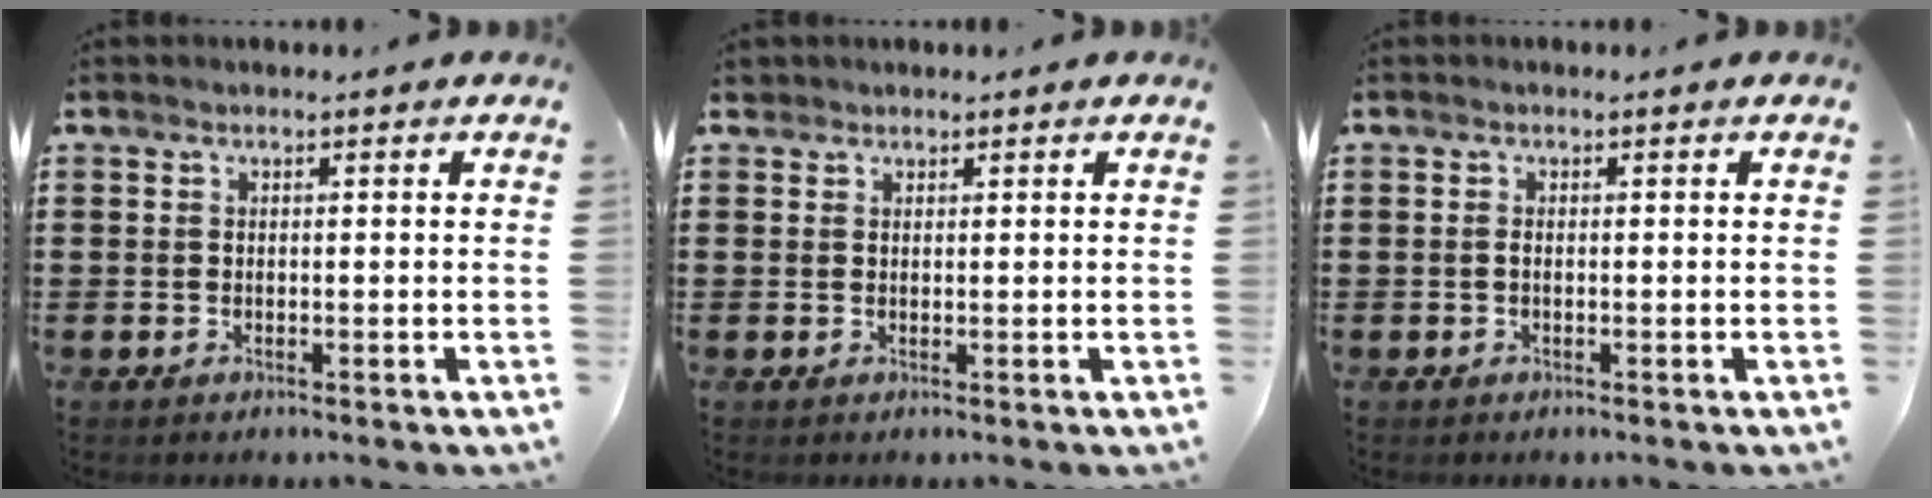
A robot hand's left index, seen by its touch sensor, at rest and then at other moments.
{"total": 1.2, "force": [0.9, 0.7, 0.2], "torque": [-0.007, 0.006, 0.018]}
{"total": 0.6, "force": [-0.2, 0.2, 0.5], "torque": [-0.013, -0.004, -0.002]}